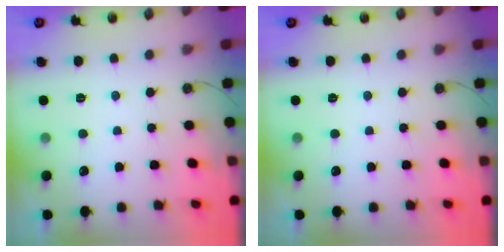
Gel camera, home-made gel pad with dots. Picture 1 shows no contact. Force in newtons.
{"total": 0.0}